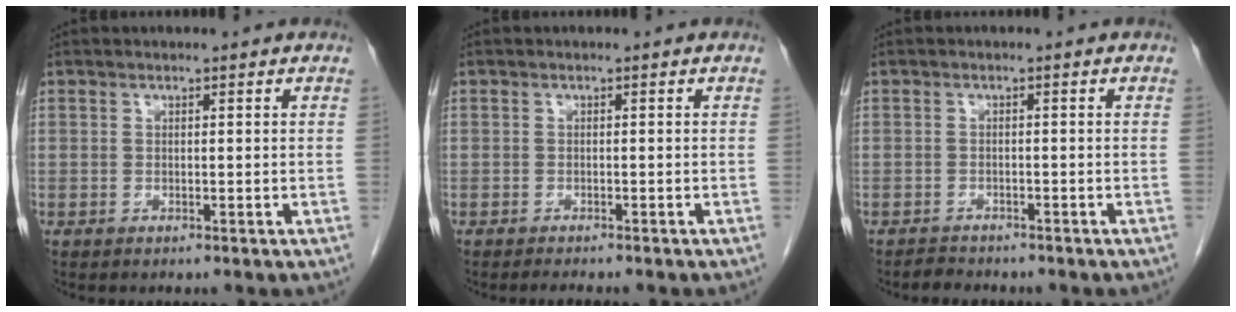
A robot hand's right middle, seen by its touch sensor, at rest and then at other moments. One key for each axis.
{"total": 2.7, "fx": -2.4, "fy": 0.3, "fz": 1.2, "tx": -0.018, "ty": -0.004, "tz": -0.027}
{"total": 1.9, "fx": -1.8, "fy": 0.7, "fz": 0.1, "tx": -0.010, "ty": -0.004, "tz": -0.028}